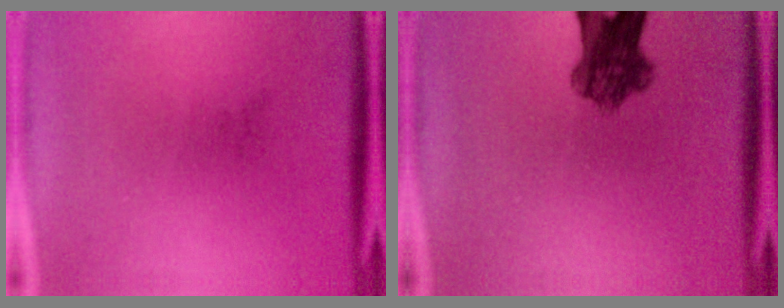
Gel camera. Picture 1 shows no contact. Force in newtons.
{"total": 7.2}